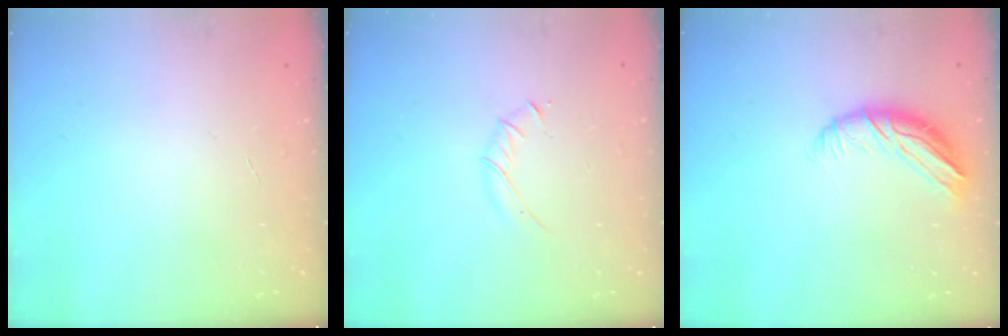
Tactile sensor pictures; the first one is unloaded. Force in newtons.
{"total": 3.2, "press": 3.1, "slide": 0.7}
{"total": 8.9, "press": 8.9, "slide": 1.2}